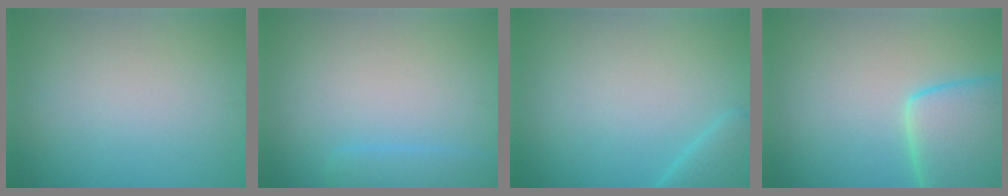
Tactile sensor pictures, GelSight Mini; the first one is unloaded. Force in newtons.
{"total": 2.2, "press": 2.2, "slide": 0.1}
{"total": 2.3, "press": 2.3, "slide": 0.2}
{"total": 6.9, "press": 6.9, "slide": 0.3}